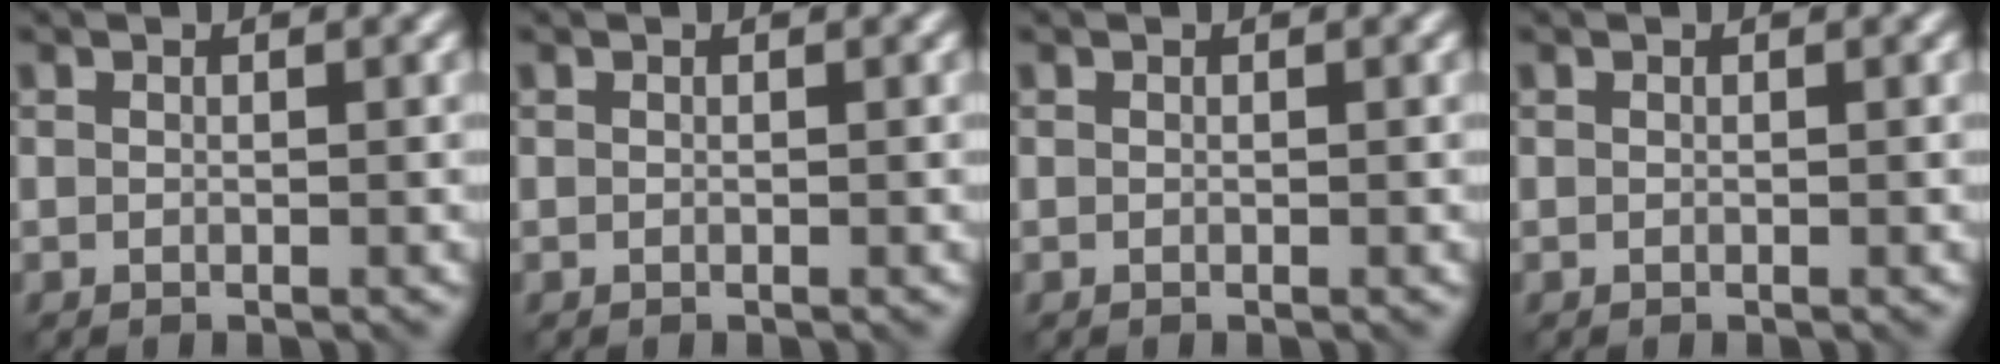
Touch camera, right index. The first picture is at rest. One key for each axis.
{"total": 0.0}
{"total": 0.0}
{"total": 0.0}